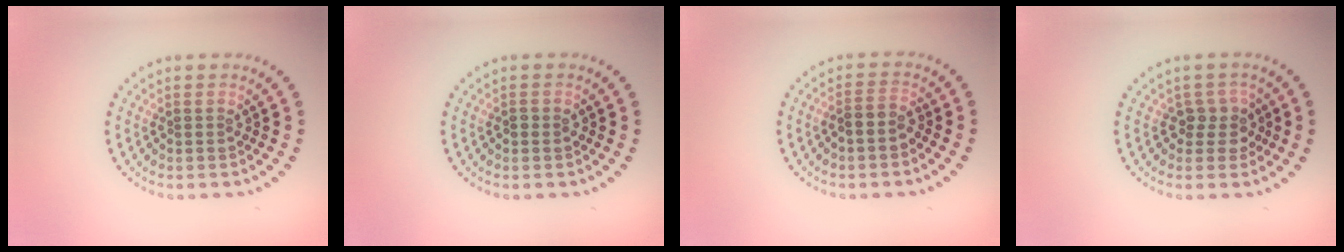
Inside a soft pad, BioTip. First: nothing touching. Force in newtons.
{"total": 0.9, "press": 0.9, "slide": 0.1}
{"total": 1.3, "press": 1.0, "slide": 0.8}
{"total": 2.0, "press": 1.7, "slide": 1.1}